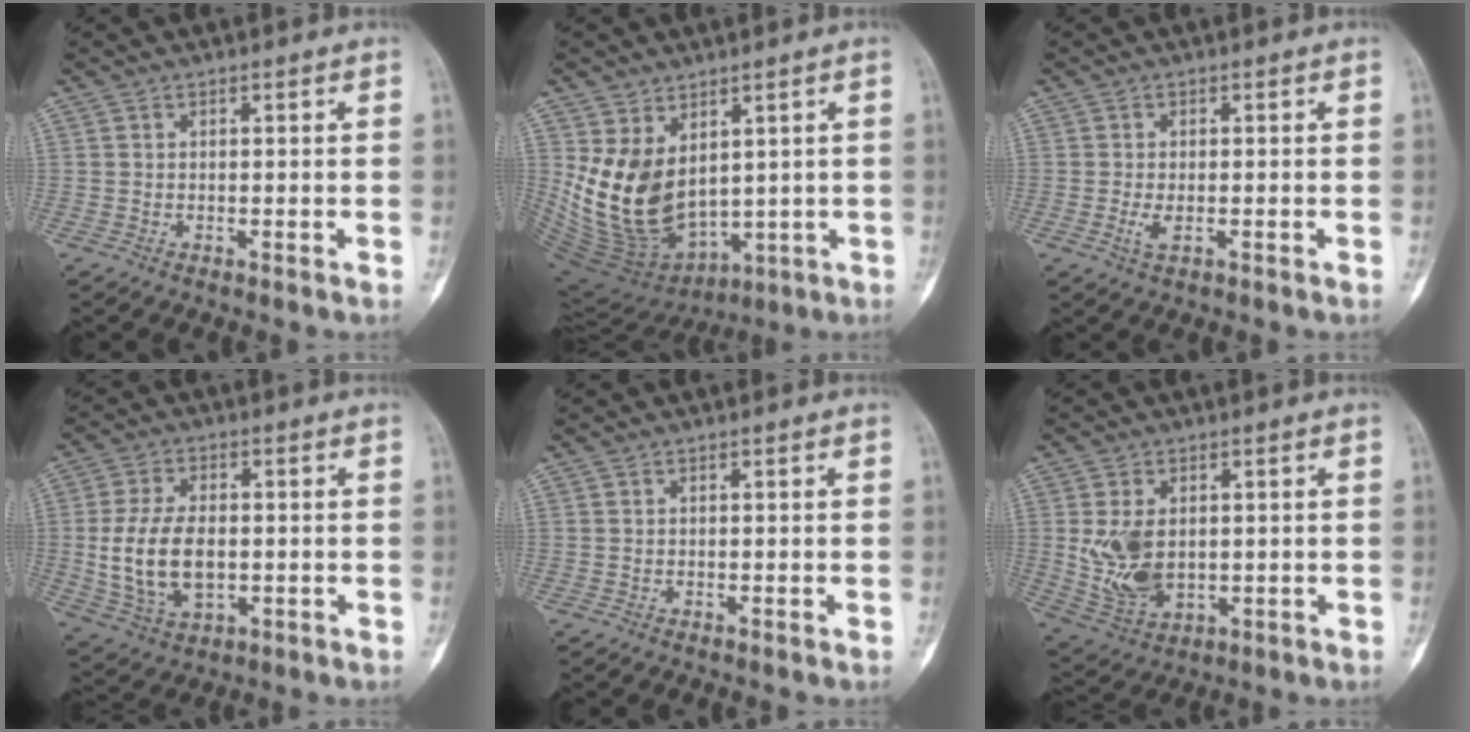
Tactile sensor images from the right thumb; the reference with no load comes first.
{"total": 15.3, "force": [2.6, 10.4, 10.9], "torque": [-0.174, -0.032, 0.088]}
{"total": 2.6, "force": [-0.8, 1.1, 2.2], "torque": [-0.054, -0.005, -0.014]}
{"total": 12.7, "force": [-0.7, 7.7, 10.1], "torque": [-0.193, -0.003, 0.000]}
{"total": 0.0}
{"total": 10.3, "force": [0.6, 6.7, 7.8], "torque": [-0.144, -0.009, 0.031]}